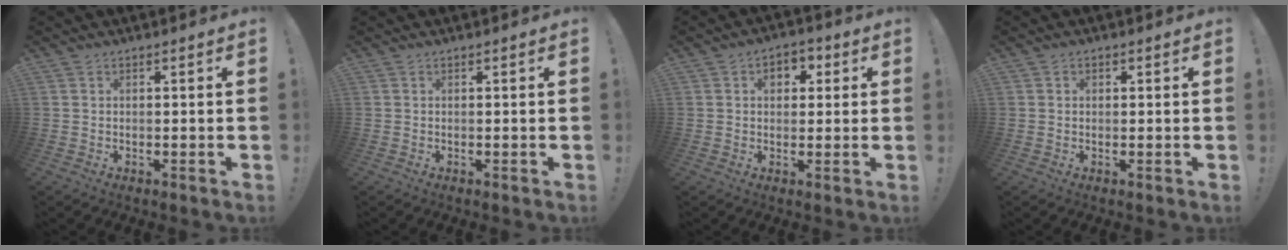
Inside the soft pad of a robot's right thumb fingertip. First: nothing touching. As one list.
[{"total": 0.0}, {"total": 5.4, "force": [1.5, 4.1, 3.2], "torque": [-0.030, 0.000, 0.020]}, {"total": 0.9, "force": [0.2, 0.8, 0.3], "torque": [0.004, -0.001, 0.002]}]